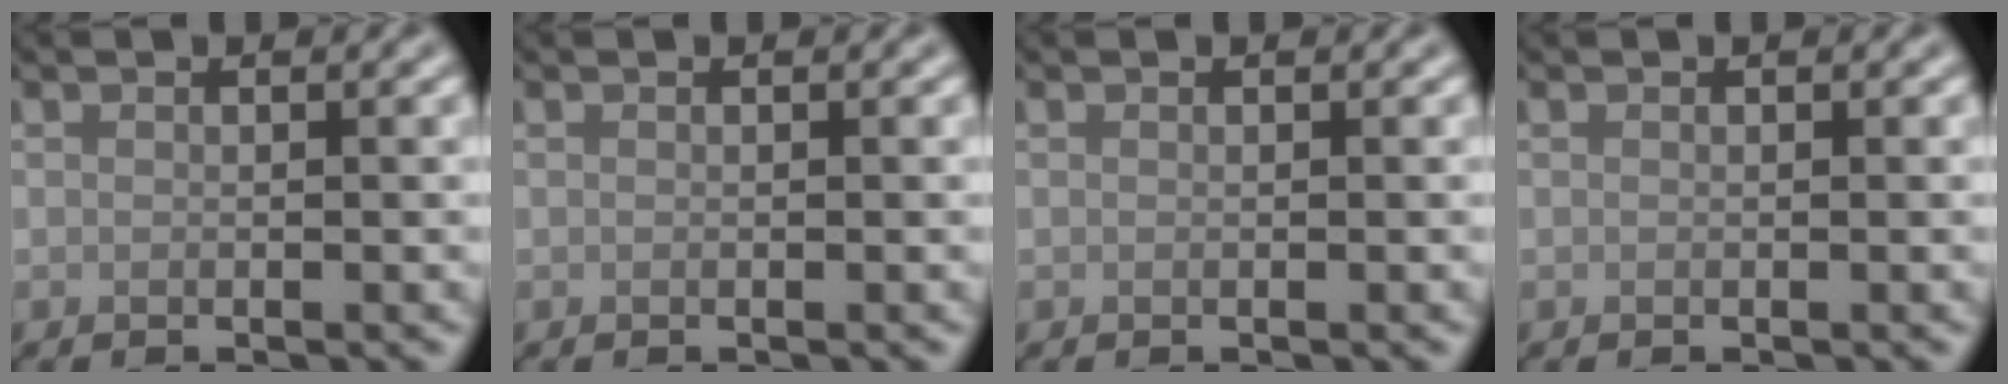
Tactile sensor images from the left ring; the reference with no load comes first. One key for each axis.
{"total": 0.0}
{"total": 0.0}
{"total": 0.0}